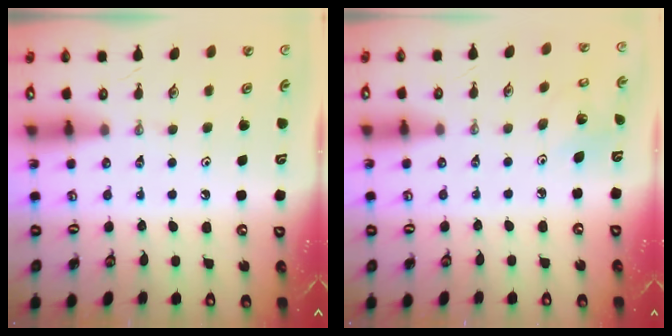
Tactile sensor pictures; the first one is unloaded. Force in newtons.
{"total": 3.3, "press": 3.3, "slide": 0.1}